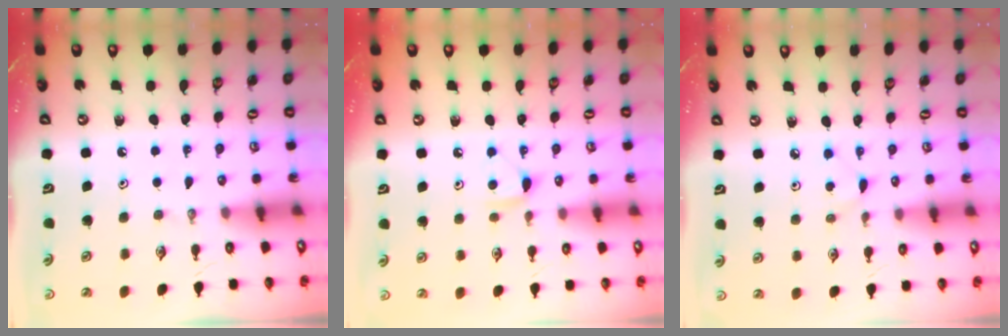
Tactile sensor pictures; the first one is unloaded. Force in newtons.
{"total": 6.1, "press": 6.0, "slide": 0.8}
{"total": 2.7, "press": 2.7, "slide": 0.4}